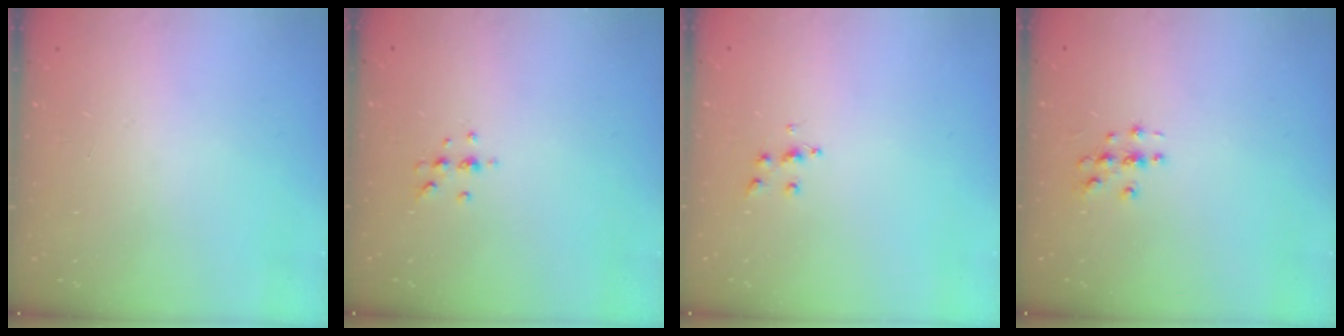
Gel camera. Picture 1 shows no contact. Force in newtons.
{"total": 4.3, "press": 4.0, "slide": 1.4}
{"total": 5.9, "press": 5.9, "slide": 0.3}
{"total": 2.8, "press": 2.8, "slide": 0.3}